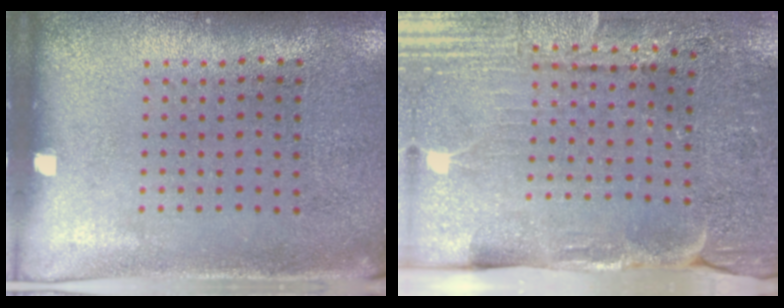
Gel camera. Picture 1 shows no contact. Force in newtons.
{"total": 3.6, "press": 3.5, "slide": 0.7}